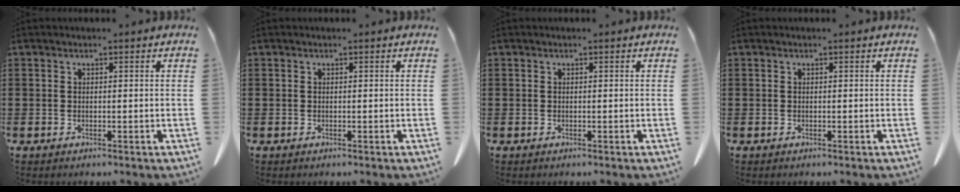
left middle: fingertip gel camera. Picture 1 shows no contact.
{"total": 0.0}
{"total": 0.0}
{"total": 0.0}